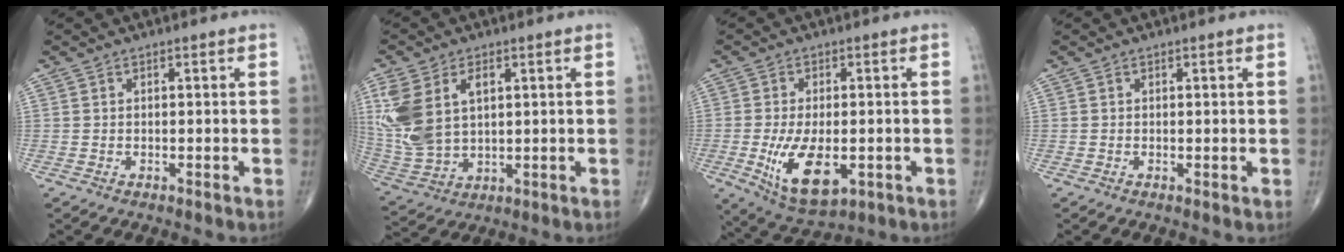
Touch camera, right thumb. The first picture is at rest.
{"total": 14.6, "force": [3.9, 8.9, 10.8], "torque": [-0.240, -0.004, 0.091]}
{"total": 11.7, "force": [-2.7, 5.9, 9.8], "torque": [-0.169, -0.013, -0.032]}
{"total": 0.0}